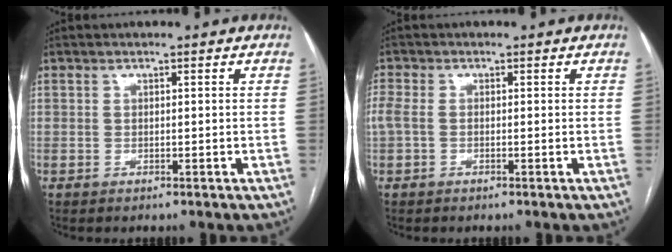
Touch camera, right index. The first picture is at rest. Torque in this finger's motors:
{"motor_torque": [0.53, 0.24, 0.15, 0.06]}